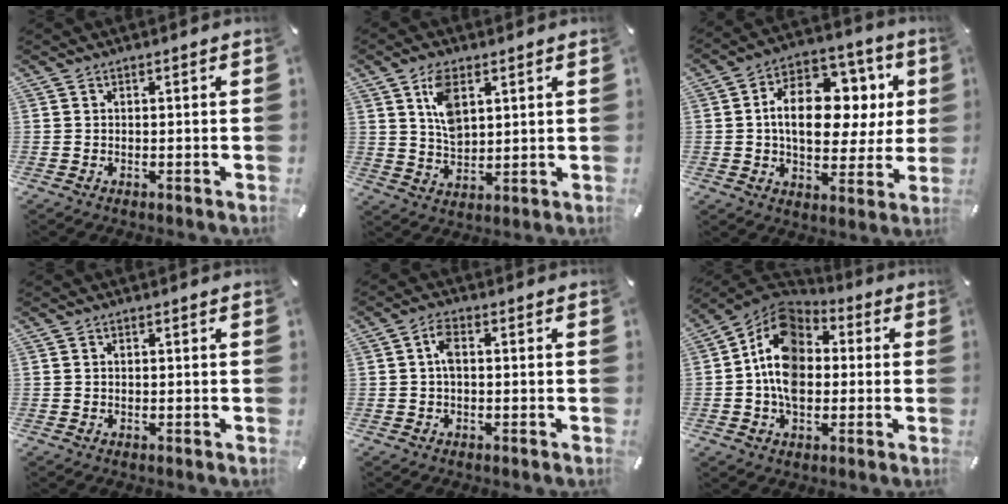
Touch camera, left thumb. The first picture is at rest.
{"total": 7.6, "force": [3.4, 4.2, 5.3], "torque": [-0.106, -0.004, 0.059]}
{"total": 17.1, "force": [3.1, 11.3, 12.5], "torque": [-0.197, -0.004, 0.059]}
{"total": 0.5, "force": [0.1, 0.4, 0.4], "torque": [-0.008, 0.000, 0.002]}
{"total": 3.6, "force": [0.1, 1.8, 3.2], "torque": [-0.070, 0.005, -0.001]}
{"total": 13.4, "force": [-0.7, 10.0, 8.9], "torque": [-0.173, 0.008, -0.022]}